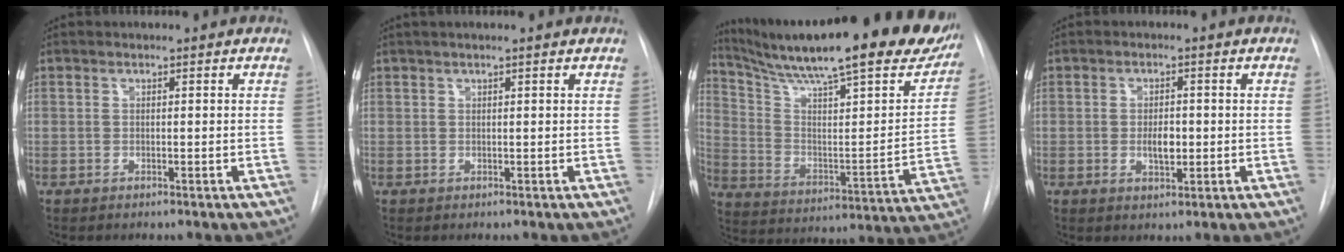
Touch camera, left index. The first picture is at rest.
{"total": 2.8, "force": [2.0, 0.0, 1.9], "torque": [-0.027, 0.026, 0.031]}
{"total": 30.2, "force": [24.9, 4.3, 16.5], "torque": [-0.260, -0.062, 0.342]}
{"total": 3.5, "force": [-0.4, 1.7, 3.0], "torque": [-0.049, 0.000, -0.002]}